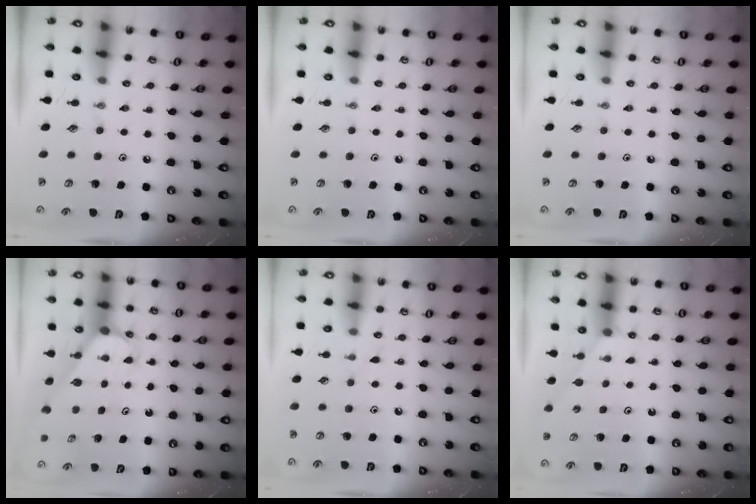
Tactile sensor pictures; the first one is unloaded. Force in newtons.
{"total": 0.0}
{"total": 0.0}
{"total": 2.6, "press": 2.6, "slide": 0.1}
{"total": 5.5, "press": 5.4, "slide": 0.7}
{"total": 1.5, "press": 1.5, "slide": 0.2}